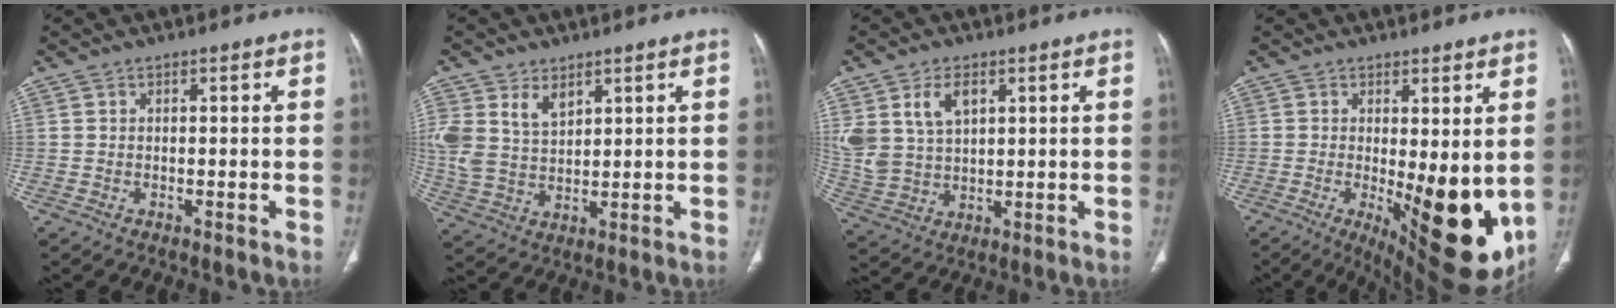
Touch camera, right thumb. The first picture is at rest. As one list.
[{"total": 9.5, "force": [4.6, 6.0, 5.7], "torque": [-0.108, -0.013, 0.104]}, {"total": 10.0, "force": [4.1, 6.2, 6.7], "torque": [-0.131, -0.010, 0.094]}, {"total": 16.4, "force": [-2.1, 5.9, 15.2], "torque": [-0.196, -0.034, -0.006]}]